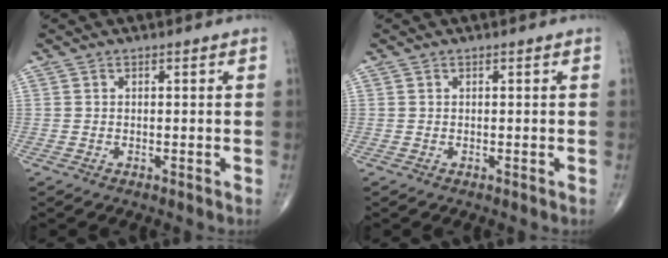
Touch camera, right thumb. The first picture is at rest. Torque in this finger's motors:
{"motor_torque": [-0.06, 0.26, 0.24, 0.13, 0.01]}